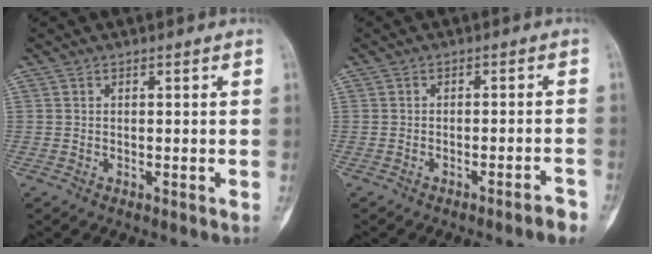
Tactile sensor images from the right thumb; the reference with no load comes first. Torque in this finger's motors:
{"motor_torque": [-0.43, -0.30, -0.16, 0.14, -0.06]}